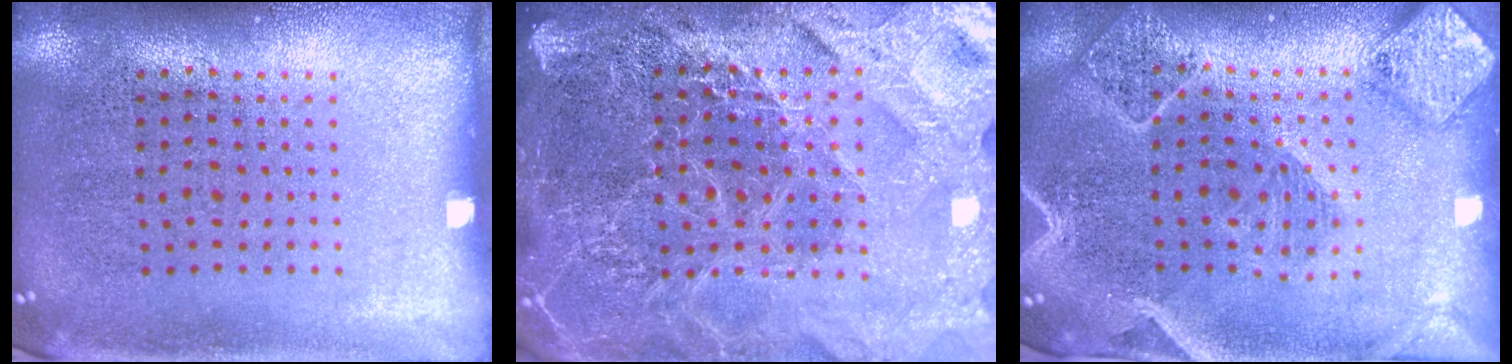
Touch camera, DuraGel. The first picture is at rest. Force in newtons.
{"total": 5.3, "press": 4.8, "slide": 2.3}
{"total": 2.3, "press": 2.1, "slide": 0.9}